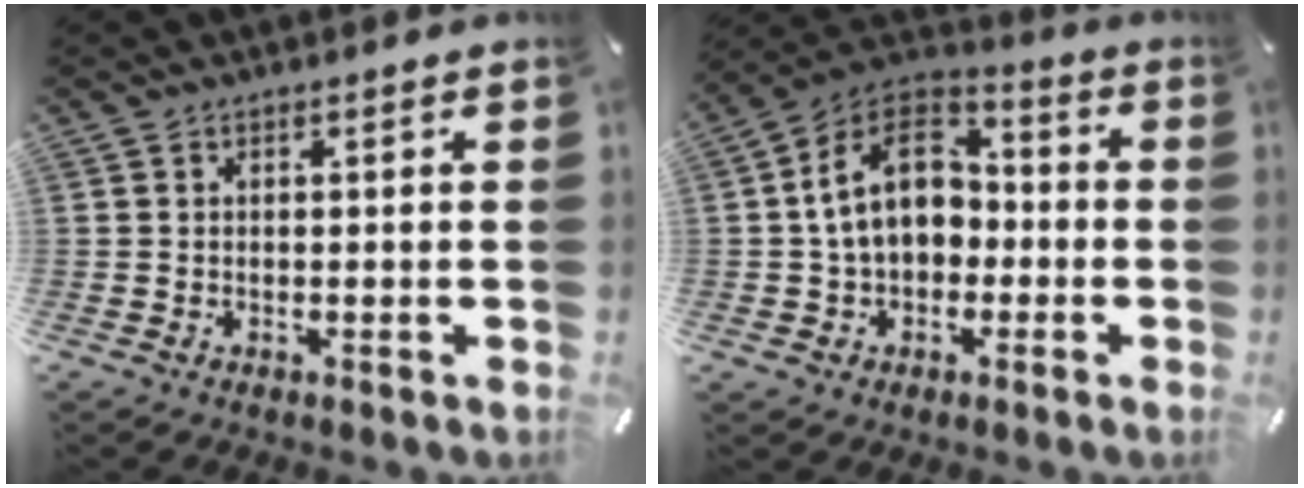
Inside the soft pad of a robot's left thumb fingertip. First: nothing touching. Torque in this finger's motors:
{"motor_torque": [2.21, 2.79, 0.94, -0.56, 0.44]}